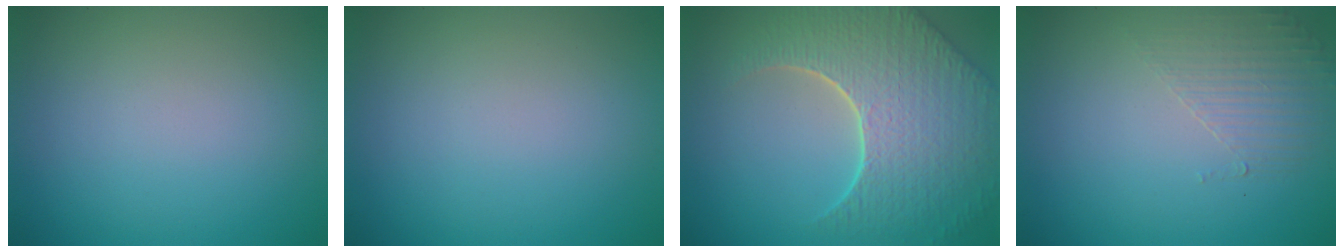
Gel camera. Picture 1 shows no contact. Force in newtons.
{"total": 0.0}
{"total": 8.7, "press": 6.2, "slide": 6.2}
{"total": 1.6, "press": 0.7, "slide": 1.4}